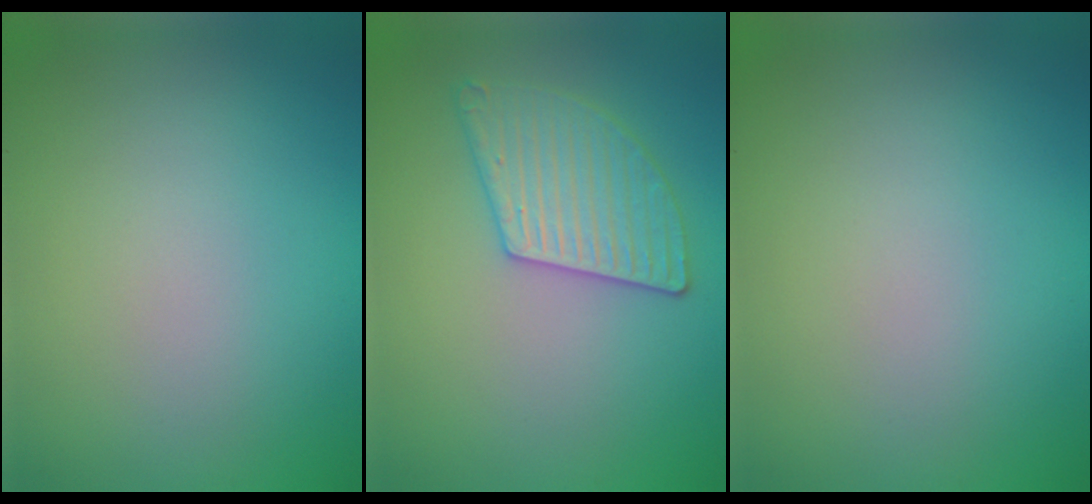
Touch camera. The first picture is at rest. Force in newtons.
{"total": 3.5, "press": 3.4, "slide": 0.8}
{"total": 0.0}